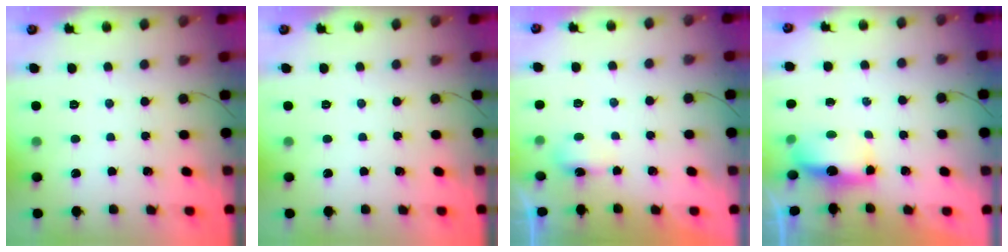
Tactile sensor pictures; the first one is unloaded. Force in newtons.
{"total": 0.0}
{"total": 7.9, "press": 3.5, "slide": 7.0}
{"total": 6.5, "press": 6.4, "slide": 0.4}